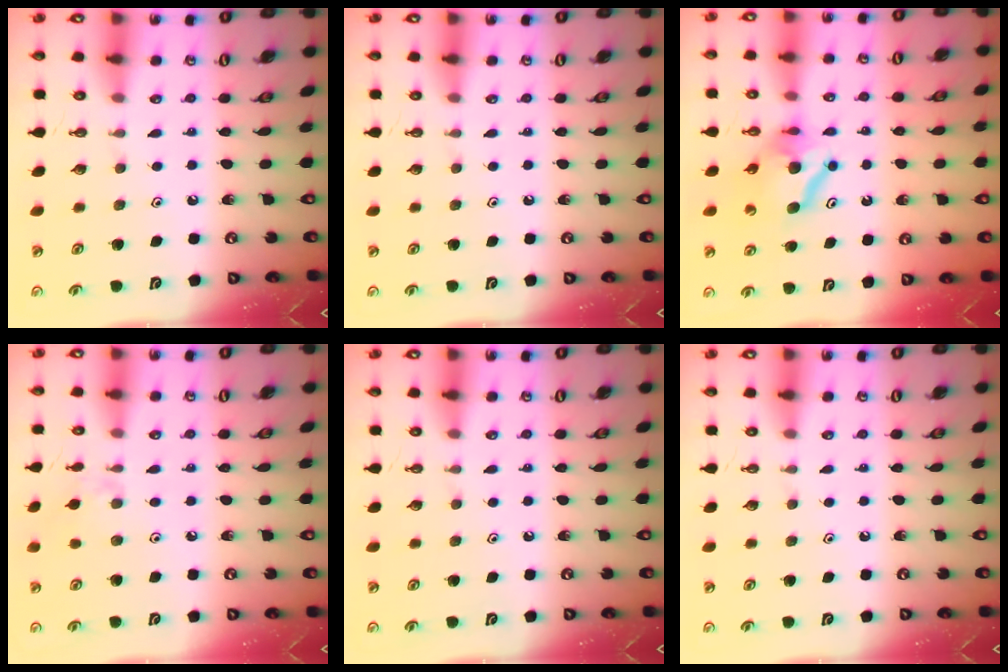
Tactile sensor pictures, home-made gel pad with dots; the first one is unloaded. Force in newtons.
{"total": 0.0}
{"total": 8.9, "press": 8.9, "slide": 0.8}
{"total": 2.5, "press": 2.5, "slide": 0.5}
{"total": 0.0}
{"total": 0.0}